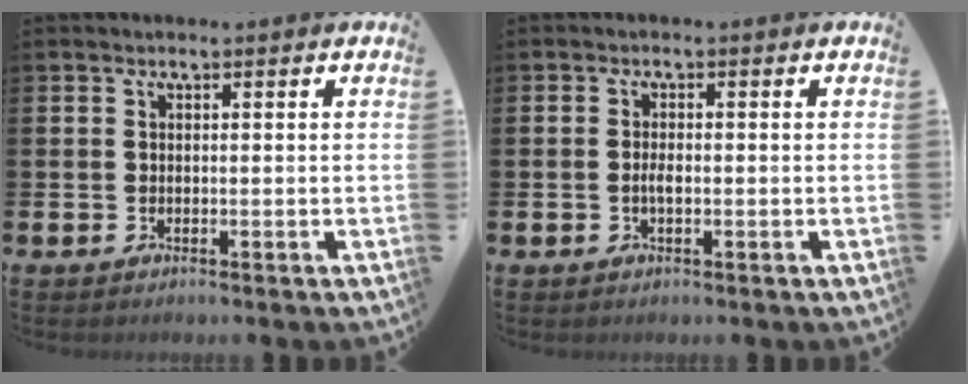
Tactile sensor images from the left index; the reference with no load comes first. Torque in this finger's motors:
{"motor_torque": [0.38, 0.28, 0.03, 0.05]}